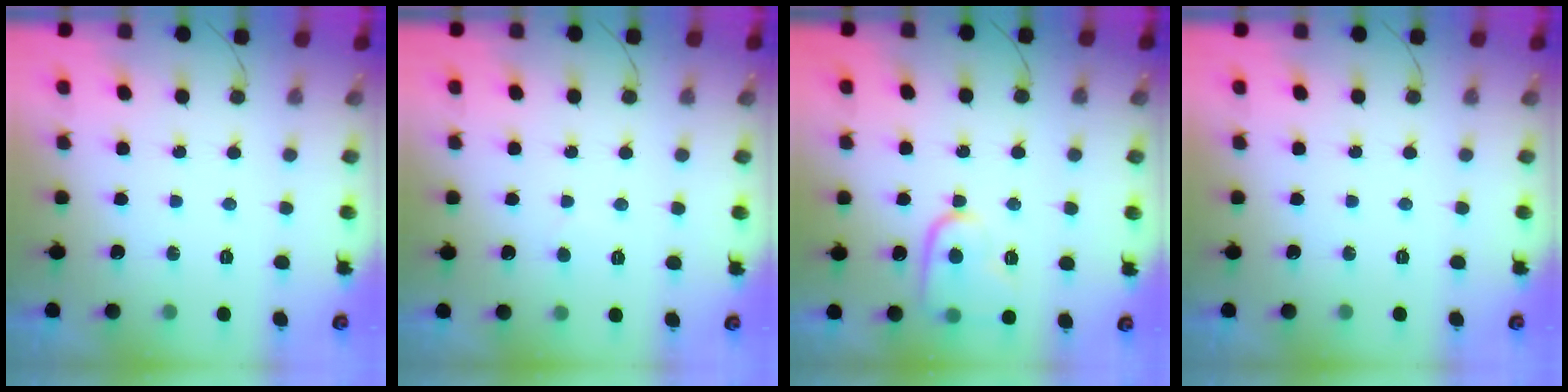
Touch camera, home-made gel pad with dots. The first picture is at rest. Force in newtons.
{"total": 2.6, "press": 2.6, "slide": 0.2}
{"total": 11.0, "press": 10.9, "slide": 1.2}
{"total": 0.0}